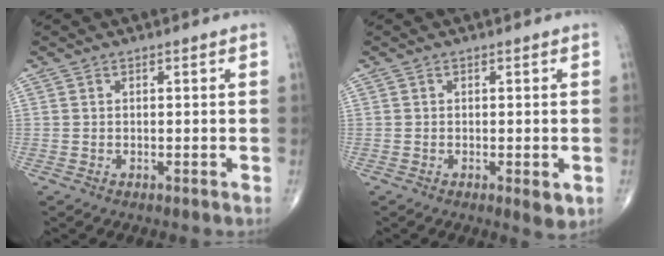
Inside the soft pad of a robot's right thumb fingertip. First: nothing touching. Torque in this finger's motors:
{"motor_torque": [0.47, 0.38, 0.32, -0.21, 0.11]}